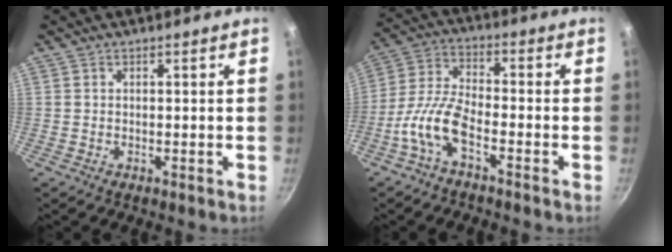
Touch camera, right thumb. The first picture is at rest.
{"total": 8.9, "force": [-4.6, 3.2, 6.9], "torque": [-0.151, 0.033, -0.103]}